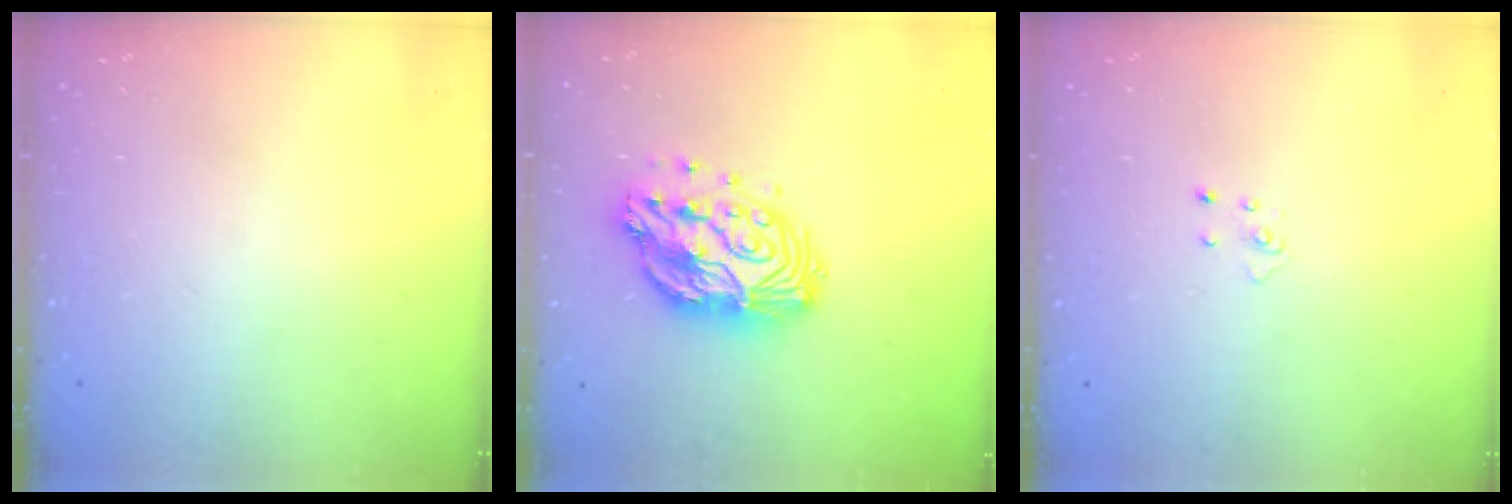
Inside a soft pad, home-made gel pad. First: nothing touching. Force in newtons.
{"total": 15.1, "press": 15.0, "slide": 1.2}
{"total": 3.0, "press": 2.9, "slide": 0.3}